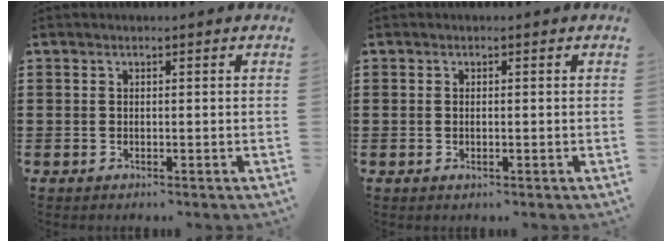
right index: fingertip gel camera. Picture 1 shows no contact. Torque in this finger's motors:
{"motor_torque": [1.39, 0.75, 0.01, 0.00]}